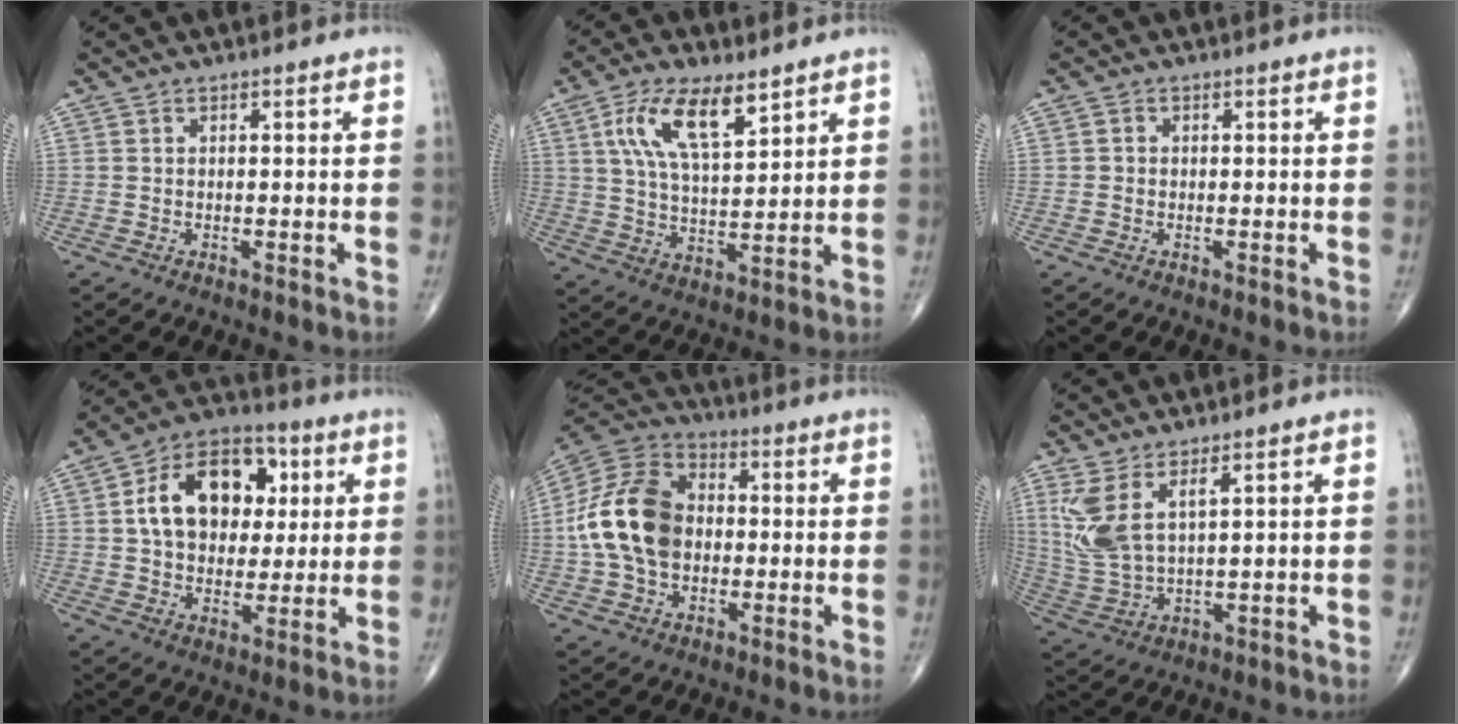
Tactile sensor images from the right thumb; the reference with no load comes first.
{"total": 11.9, "force": [6.0, 4.7, 9.2], "torque": [-0.162, -0.019, 0.118]}
{"total": 0.8, "force": [-0.1, 0.7, 0.2], "torque": [0.001, 0.002, -0.003]}
{"total": 17.4, "force": [3.8, 12.1, 12.0], "torque": [-0.158, 0.010, 0.058]}
{"total": 17.0, "force": [-0.4, 12.0, 12.0], "torque": [-0.214, 0.028, -0.014]}
{"total": 8.7, "force": [4.0, 3.1, 7.1], "torque": [-0.169, -0.023, 0.094]}